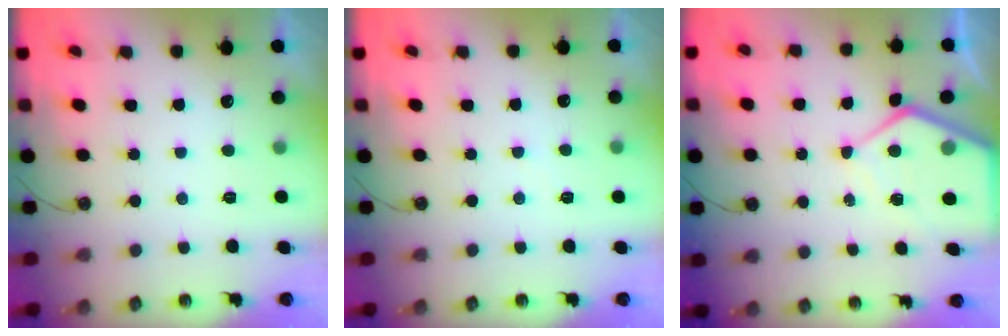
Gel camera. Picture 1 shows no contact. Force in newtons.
{"total": 3.3, "press": 3.3, "slide": 0.6}
{"total": 9.4, "press": 9.4, "slide": 0.8}